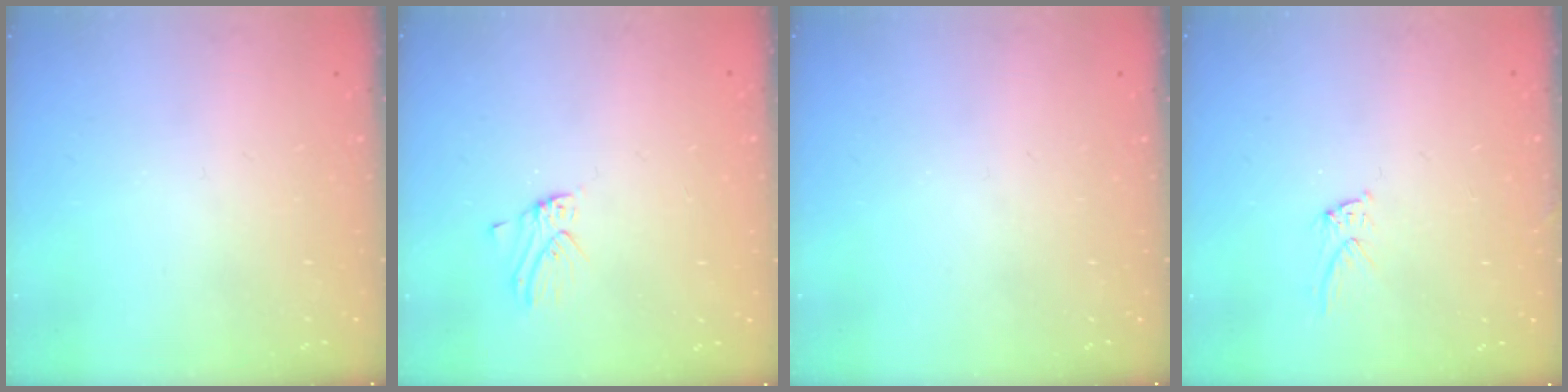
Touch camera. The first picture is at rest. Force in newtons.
{"total": 1.4, "press": 1.4, "slide": 0.1}
{"total": 0.0}
{"total": 6.2, "press": 6.2, "slide": 0.4}